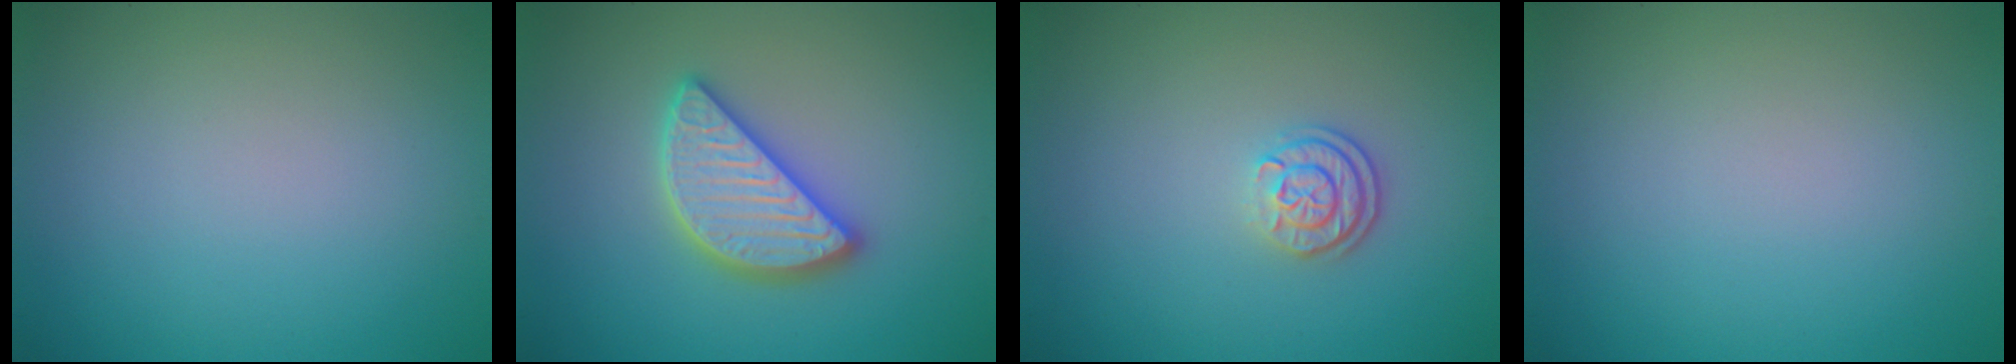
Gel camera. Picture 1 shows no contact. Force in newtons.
{"total": 4.5, "press": 4.5, "slide": 0.4}
{"total": 2.5, "press": 2.0, "slide": 1.5}
{"total": 0.0}